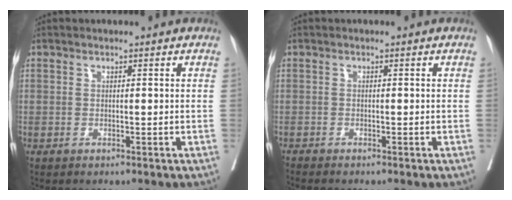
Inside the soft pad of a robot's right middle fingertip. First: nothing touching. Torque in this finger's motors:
{"motor_torque": [0.48, -0.59, 0.04, 0.00]}